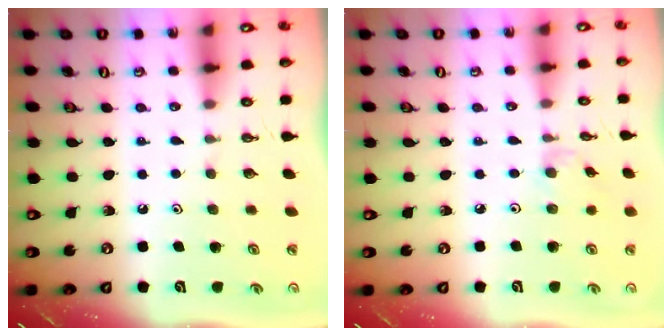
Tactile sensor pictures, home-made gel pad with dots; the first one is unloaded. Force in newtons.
{"total": 1.6, "press": 1.5, "slide": 0.4}